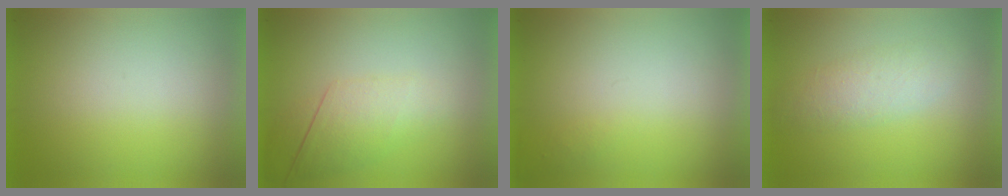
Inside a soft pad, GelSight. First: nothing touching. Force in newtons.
{"total": 2.3}
{"total": 1.1}
{"total": 1.8}